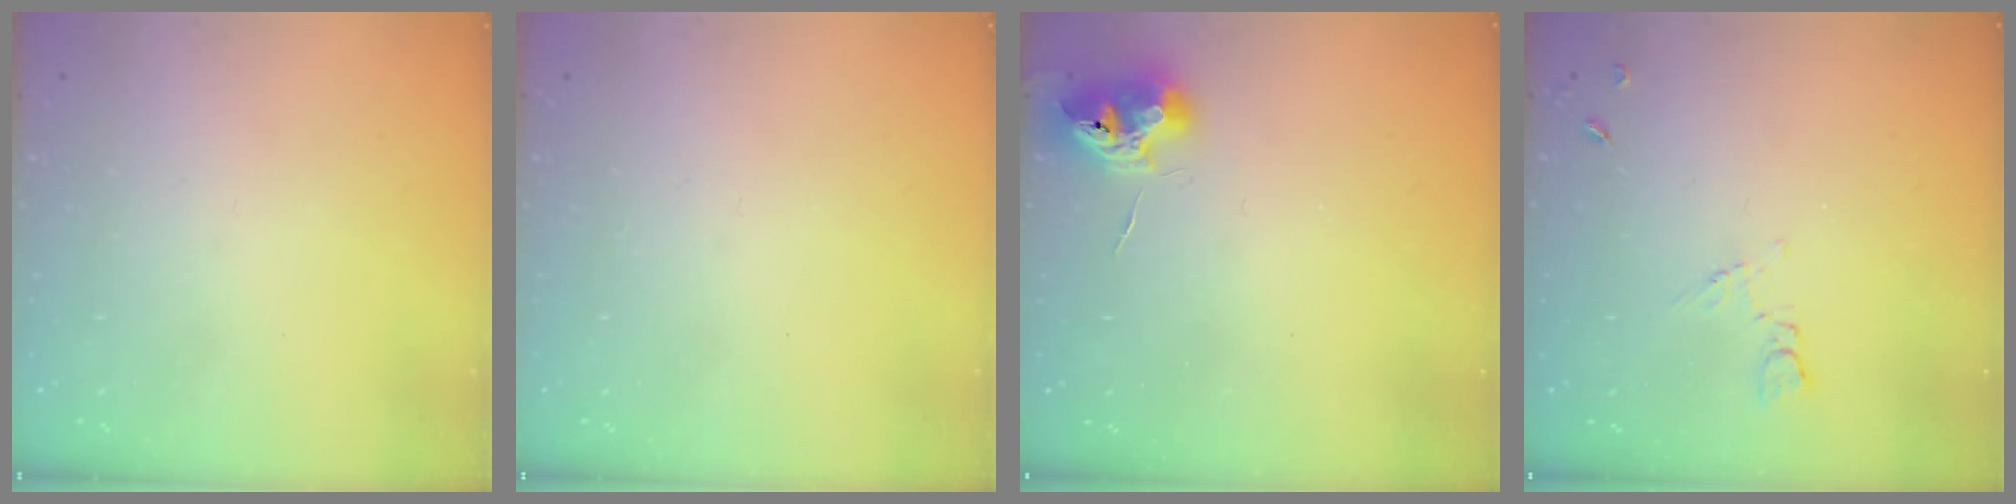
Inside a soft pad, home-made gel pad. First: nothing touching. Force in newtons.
{"total": 0.0}
{"total": 9.8, "press": 9.7, "slide": 1.4}
{"total": 5.0, "press": 5.0, "slide": 0.6}